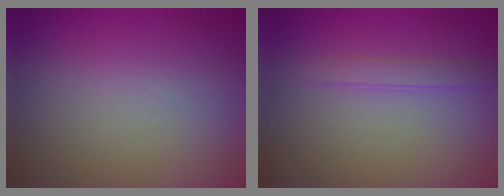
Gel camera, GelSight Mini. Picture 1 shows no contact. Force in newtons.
{"total": 1.4, "press": 1.4, "slide": 0.1}